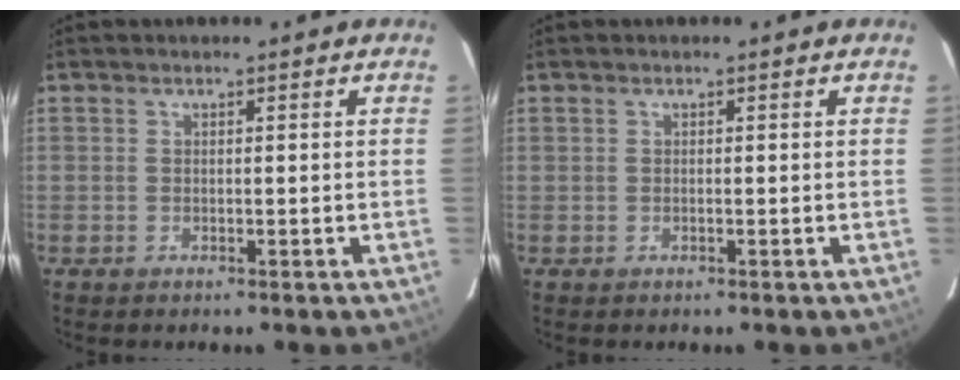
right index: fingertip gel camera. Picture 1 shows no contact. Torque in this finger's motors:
{"motor_torque": [0.05, 0.12, 0.01, 0.00]}